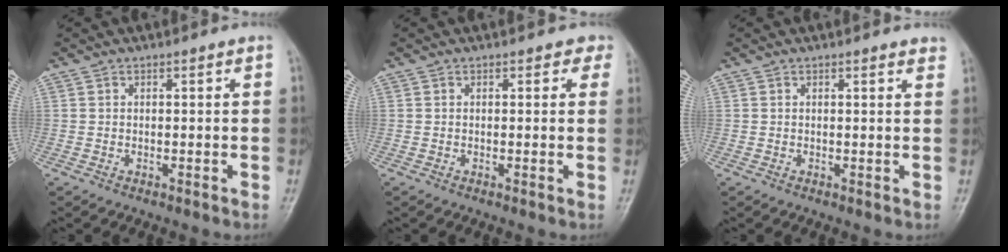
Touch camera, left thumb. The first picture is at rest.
{"total": 2.0, "force": [1.4, 1.3, 0.5], "torque": [0.020, -0.005, 0.001]}
{"total": 1.9, "force": [1.7, 0.4, 0.6], "torque": [-0.003, -0.008, 0.012]}